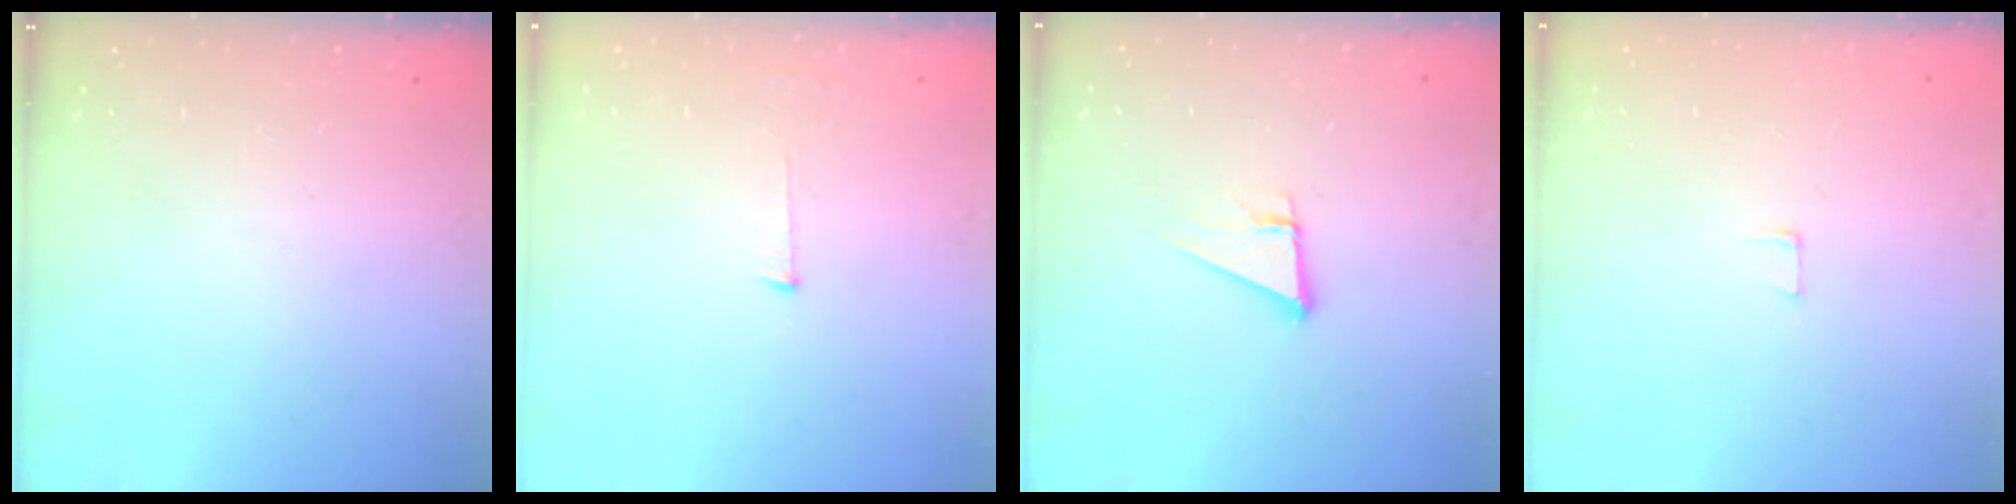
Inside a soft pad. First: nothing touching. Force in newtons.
{"total": 4.0, "press": 4.0, "slide": 0.2}
{"total": 3.7, "press": 3.7, "slide": 0.2}
{"total": 5.0, "press": 4.9, "slide": 0.4}